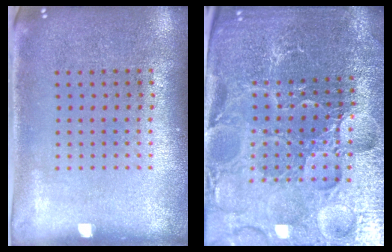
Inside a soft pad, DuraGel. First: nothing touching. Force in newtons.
{"total": 5.0, "press": 4.8, "slide": 1.4}